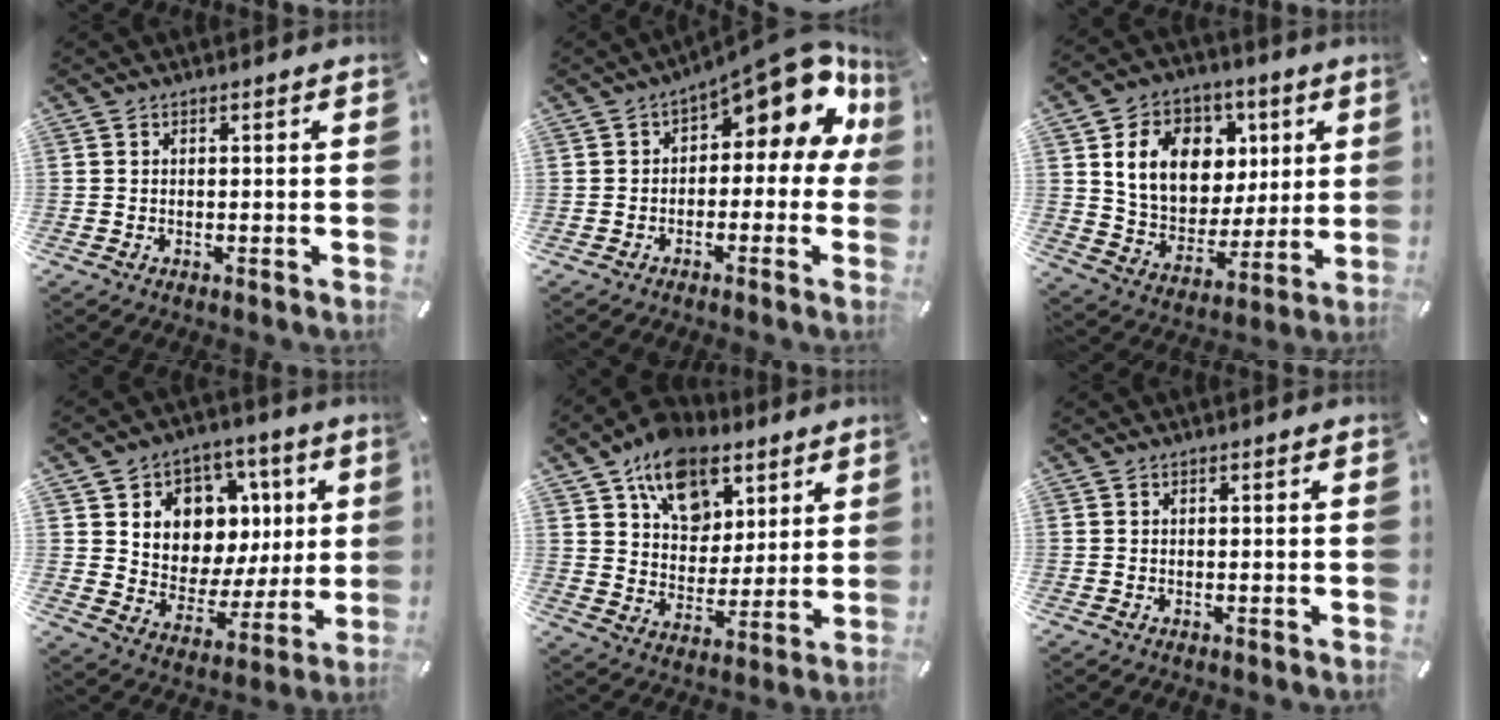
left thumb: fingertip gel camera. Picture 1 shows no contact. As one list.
[{"total": 13.0, "force": [6.6, 5.5, 9.7], "torque": [-0.132, -0.048, 0.108]}, {"total": 15.5, "force": [4.8, 12.6, 7.7], "torque": [-0.129, -0.004, 0.097]}, {"total": 10.6, "force": [3.0, 9.7, 3.2], "torque": [-0.049, -0.031, 0.064]}, {"total": 14.5, "force": [8.4, 10.3, 5.8], "torque": [-0.104, -0.044, 0.159]}, {"total": 0.0}]